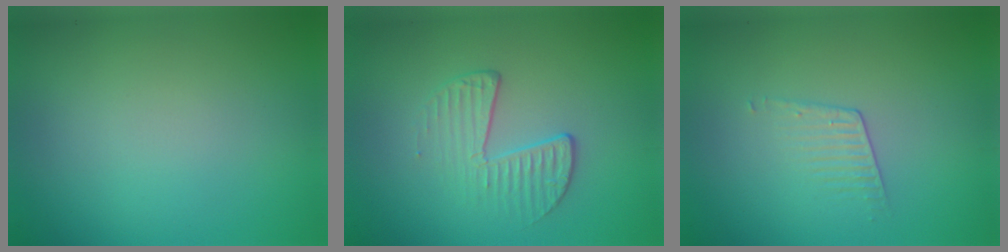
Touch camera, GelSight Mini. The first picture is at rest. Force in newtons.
{"total": 2.2, "press": 1.3, "slide": 1.8}
{"total": 1.1, "press": 0.4, "slide": 1.1}